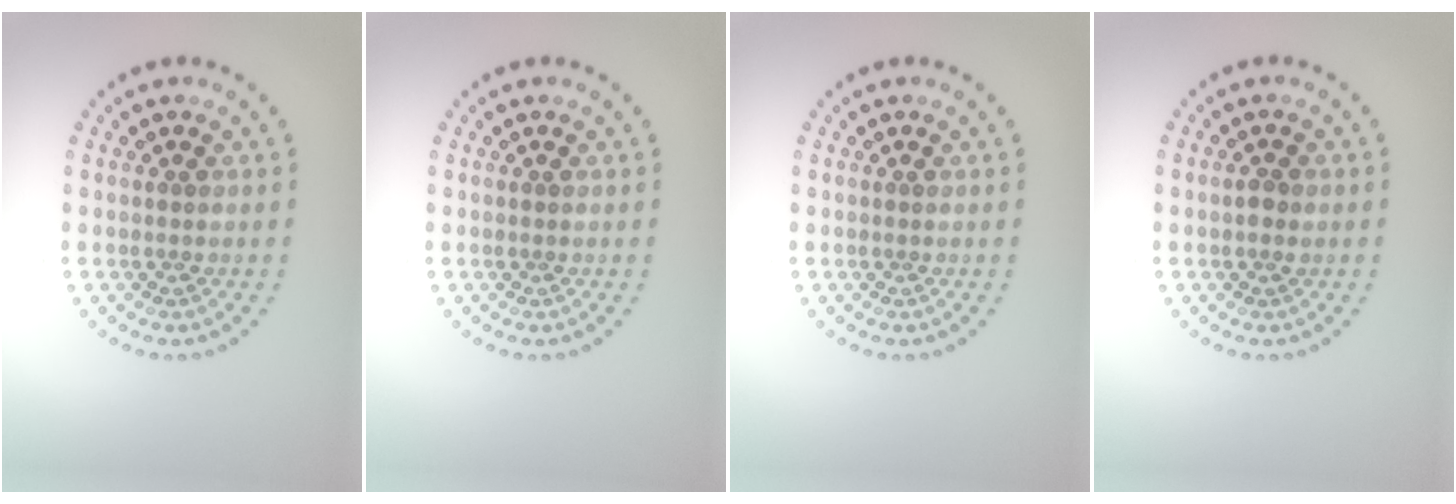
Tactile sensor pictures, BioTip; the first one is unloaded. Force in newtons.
{"total": 0.0}
{"total": 0.0}
{"total": 1.0, "press": 1.0, "slide": 0.2}